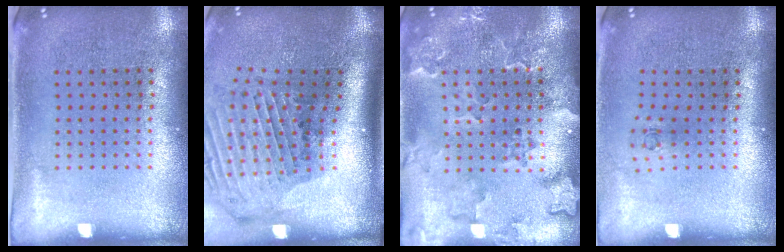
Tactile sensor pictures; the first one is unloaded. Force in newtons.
{"total": 2.4, "press": 1.8, "slide": 1.6}
{"total": 2.6, "press": 2.3, "slide": 1.1}
{"total": 0.6, "press": 0.3, "slide": 0.5}